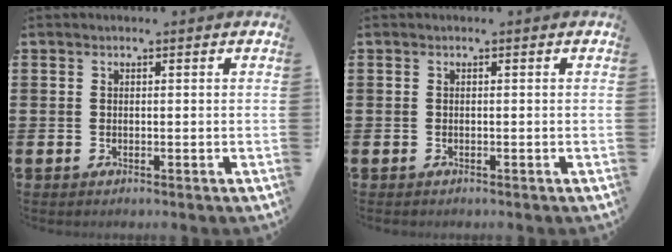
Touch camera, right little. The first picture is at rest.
{"total": 0.0}